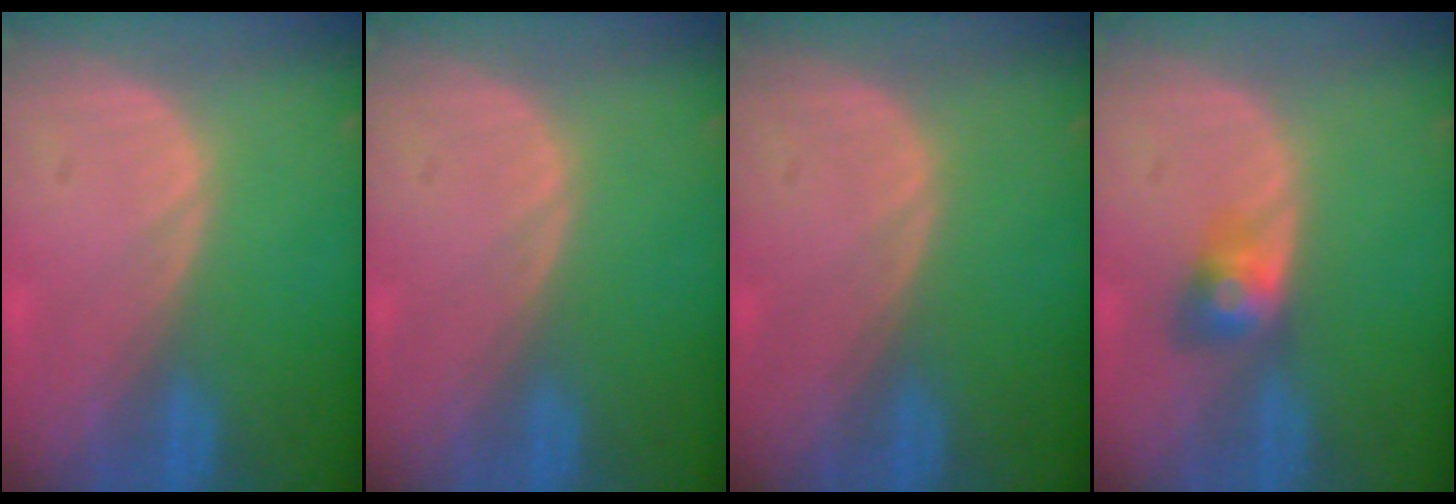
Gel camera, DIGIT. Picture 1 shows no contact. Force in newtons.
{"total": 0.0}
{"total": 0.0}
{"total": 3.3, "press": 3.3, "slide": 0.3}